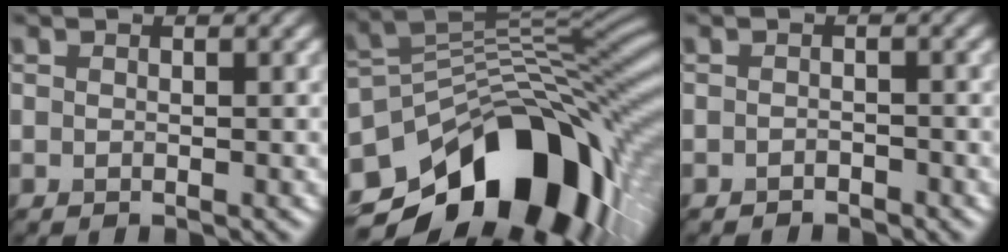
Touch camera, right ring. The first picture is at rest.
{"total": 15.2, "force": [-6.6, 9.2, 10.1], "torque": [-0.158, 0.007, -0.105]}
{"total": 0.8, "force": [-0.7, 0.3, 0.1], "torque": [0.000, 0.004, -0.013]}